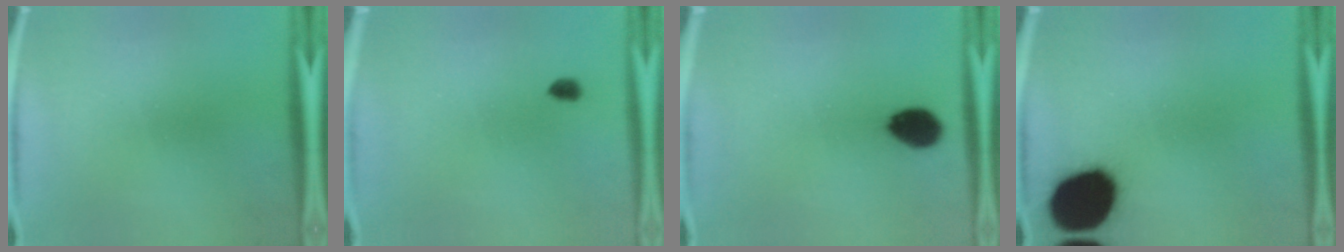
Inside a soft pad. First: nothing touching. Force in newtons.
{"total": 2.1}
{"total": 8.5}
{"total": 19.9}